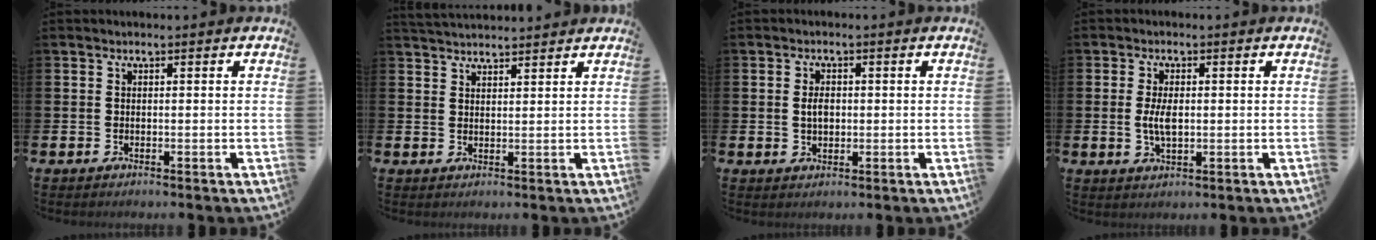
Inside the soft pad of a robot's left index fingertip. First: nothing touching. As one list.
[{"total": 2.9, "force": [2.9, 0.3, 0.1], "torque": [-0.008, -0.012, 0.054]}, {"total": 2.5, "force": [0.2, 1.6, 2.0], "torque": [-0.023, 0.001, -0.002]}, {"total": 3.8, "force": [0.1, 1.8, 3.3], "torque": [-0.064, 0.000, -0.004]}]